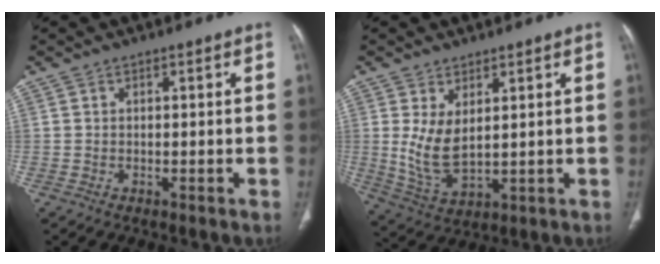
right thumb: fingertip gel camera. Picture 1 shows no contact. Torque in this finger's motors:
{"motor_torque": [-0.12, 0.45, 0.13, 0.16, 0.23]}